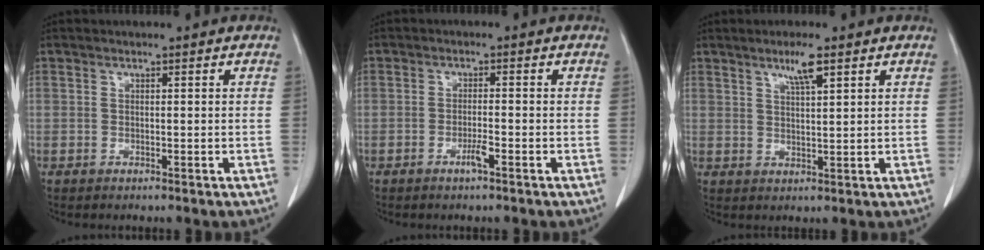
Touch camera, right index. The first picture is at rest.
{"total": 2.1, "force": [-1.1, 0.0, 1.8], "torque": [-0.030, 0.000, -0.020]}
{"total": 3.9, "force": [2.4, 0.2, 3.1], "torque": [-0.057, -0.001, 0.044]}